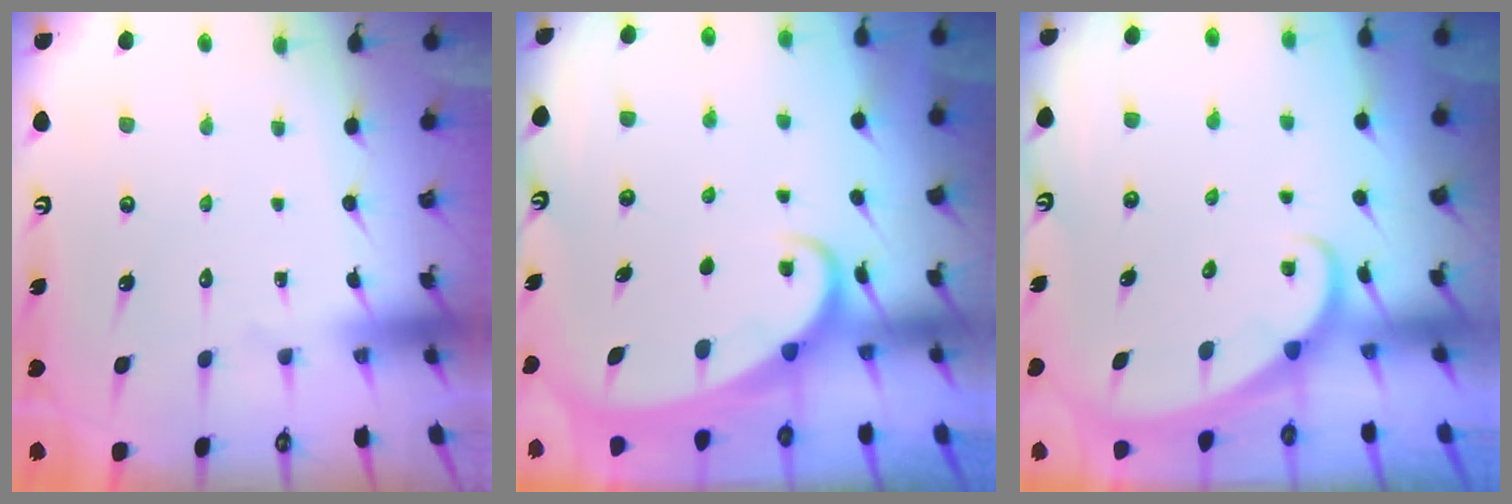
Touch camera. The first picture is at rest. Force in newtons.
{"total": 2.6, "press": 2.6, "slide": 0.4}
{"total": 1.6, "press": 1.6, "slide": 0.0}